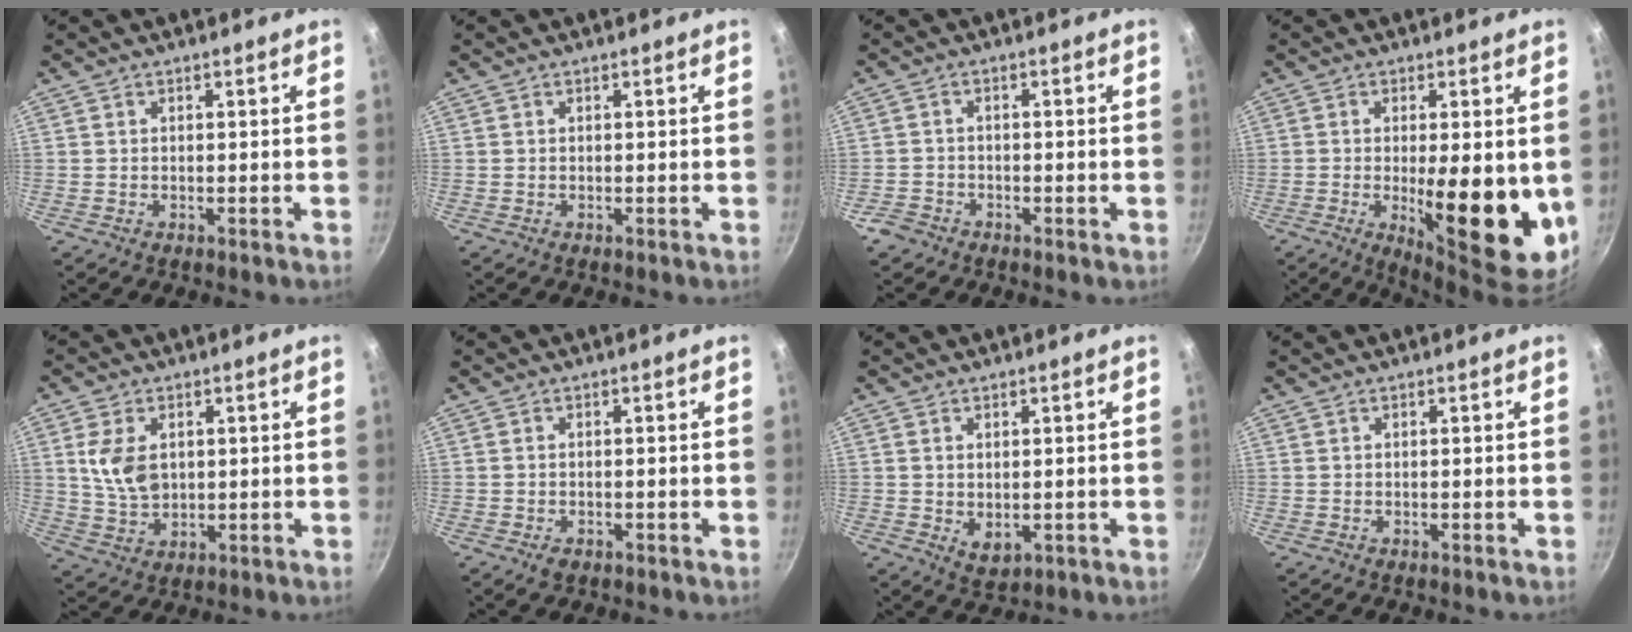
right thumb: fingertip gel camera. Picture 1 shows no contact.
{"total": 0.0}
{"total": 2.9, "force": [-2.0, 1.9, 0.8], "torque": [-0.014, 0.020, -0.037]}
{"total": 14.7, "force": [-1.8, 4.5, 13.9], "torque": [-0.187, -0.010, -0.014]}
{"total": 8.0, "force": [1.6, 5.4, 5.7], "torque": [-0.100, -0.013, 0.036]}
{"total": 0.0}
{"total": 3.7, "force": [0.2, 2.5, 2.8], "torque": [-0.043, -0.012, 0.009]}
{"total": 0.0}